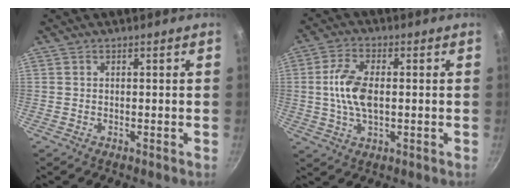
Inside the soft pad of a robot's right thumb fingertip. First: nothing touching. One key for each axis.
{"total": 8.9, "fx": 0.3, "fy": 4.7, "fz": 7.5, "tx": -0.147, "ty": 0.009, "tz": 0.000}